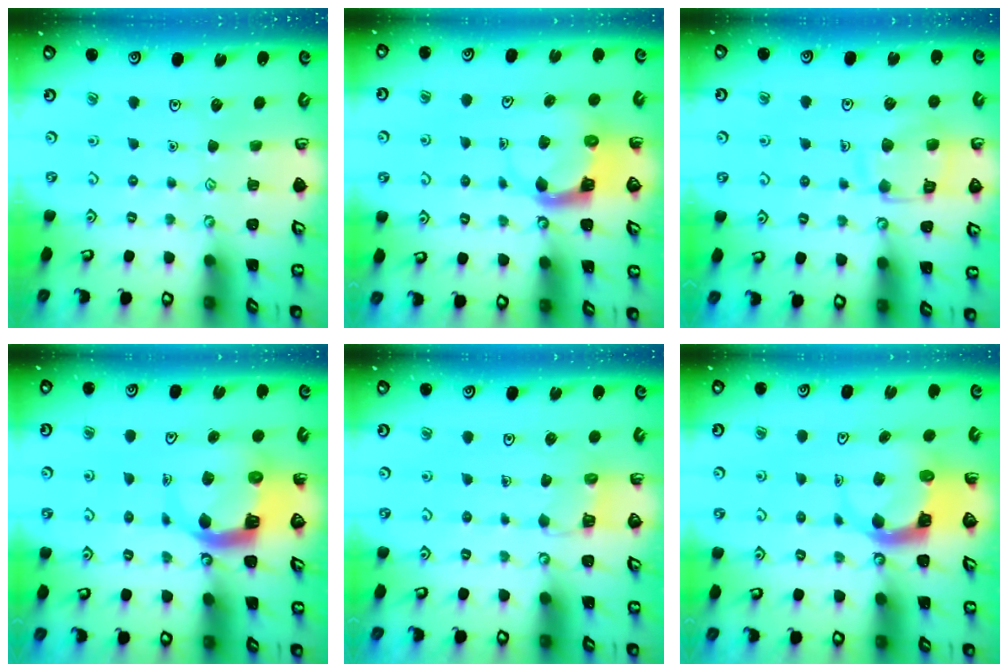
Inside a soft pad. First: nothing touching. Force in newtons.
{"total": 3.8, "press": 3.7, "slide": 0.7}
{"total": 11.8, "press": 11.7, "slide": 1.1}
{"total": 6.6, "press": 6.5, "slide": 0.8}
{"total": 3.5, "press": 3.5, "slide": 0.4}
{"total": 4.5, "press": 4.5, "slide": 0.3}